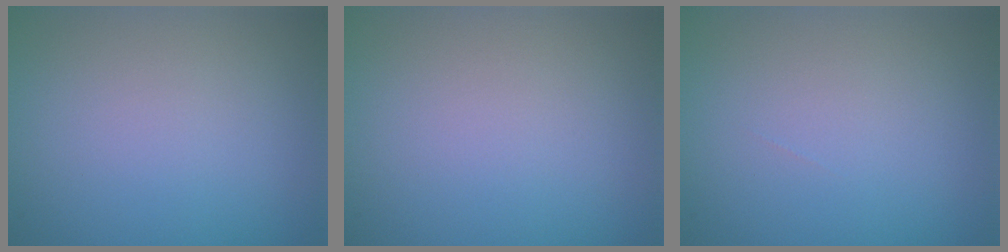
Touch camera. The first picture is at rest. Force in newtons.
{"total": 0.0}
{"total": 0.0}